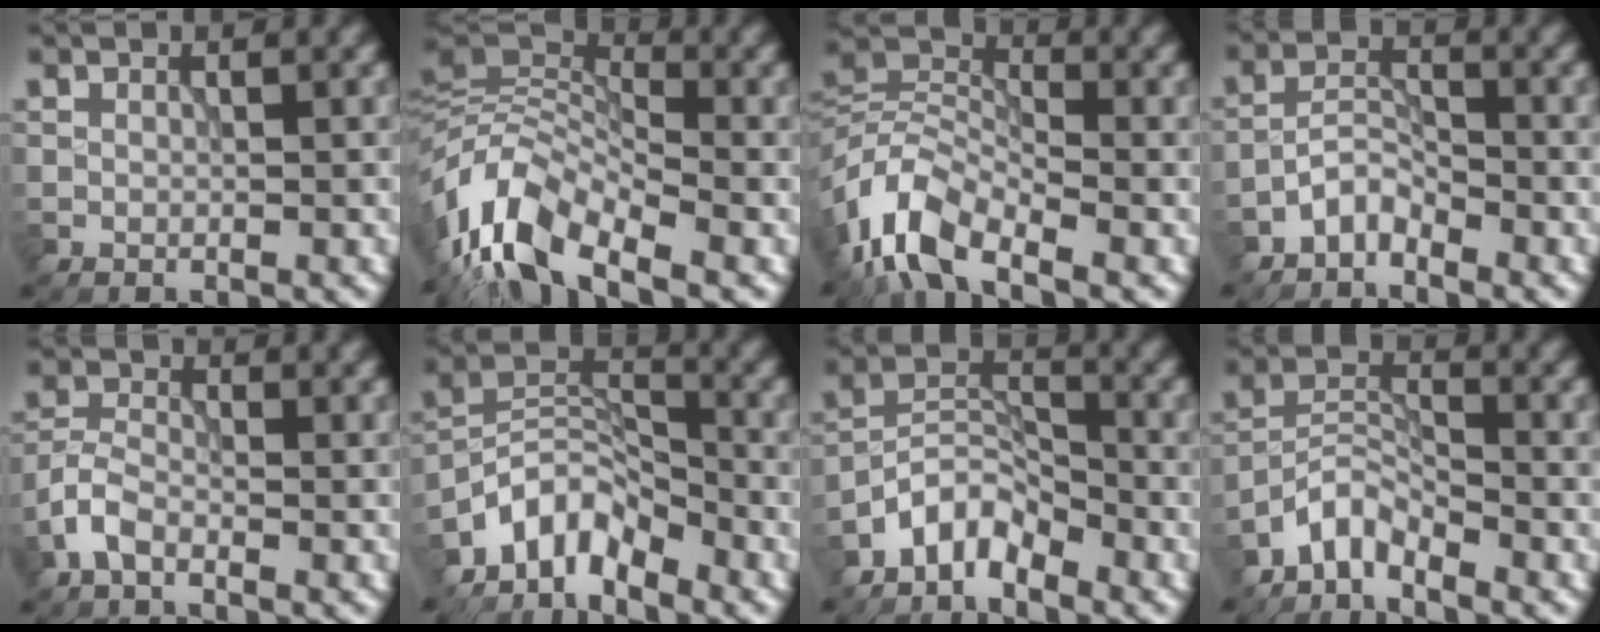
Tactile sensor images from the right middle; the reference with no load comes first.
{"total": 9.9, "force": [-4.2, 4.6, 7.7], "torque": [-0.140, 0.013, -0.101]}
{"total": 7.6, "force": [-4.3, 3.5, 5.2], "torque": [-0.100, 0.010, -0.105]}
{"total": 2.4, "force": [-2.1, 0.9, 0.9], "torque": [-0.014, 0.014, -0.045]}
{"total": 2.6, "force": [-1.6, 1.2, 1.6], "torque": [-0.035, 0.006, -0.046]}
{"total": 5.5, "force": [-4.5, 2.3, 2.1], "torque": [-0.026, 0.004, -0.099]}
{"total": 4.1, "force": [-3.4, 1.7, 1.6], "torque": [-0.023, 0.010, -0.077]}
{"total": 3.3, "force": [-2.9, 0.9, 1.1], "torque": [-0.020, 0.009, -0.070]}